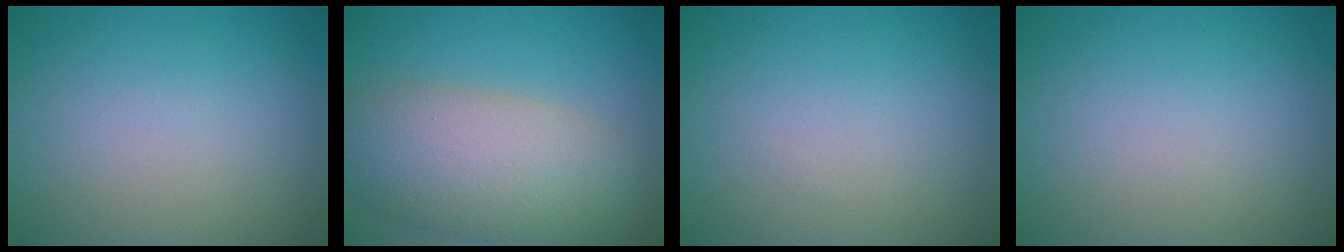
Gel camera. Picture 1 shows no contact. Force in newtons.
{"total": 8.7, "press": 8.7, "slide": 0.7}
{"total": 0.0}
{"total": 0.0}